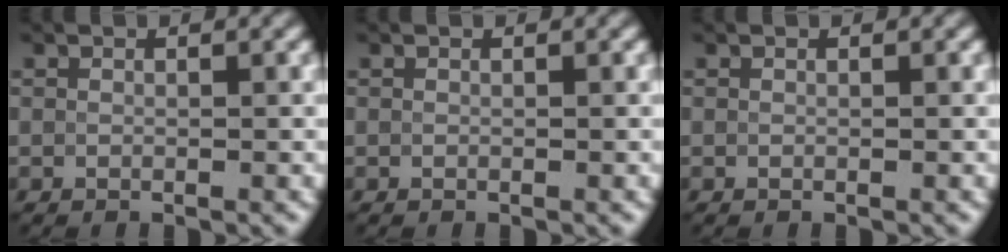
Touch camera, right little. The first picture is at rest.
{"total": 0.0}
{"total": 0.0}